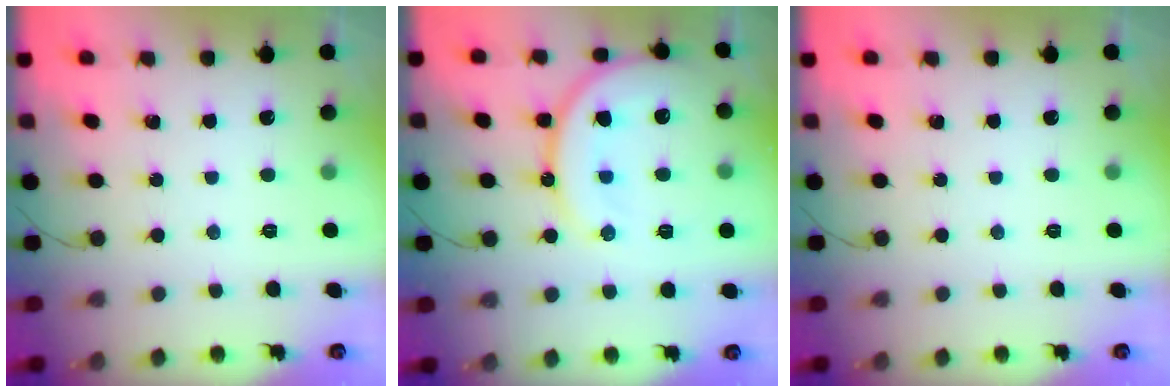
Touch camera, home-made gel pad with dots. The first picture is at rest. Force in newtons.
{"total": 17.8, "press": 17.4, "slide": 3.7}
{"total": 0.0}